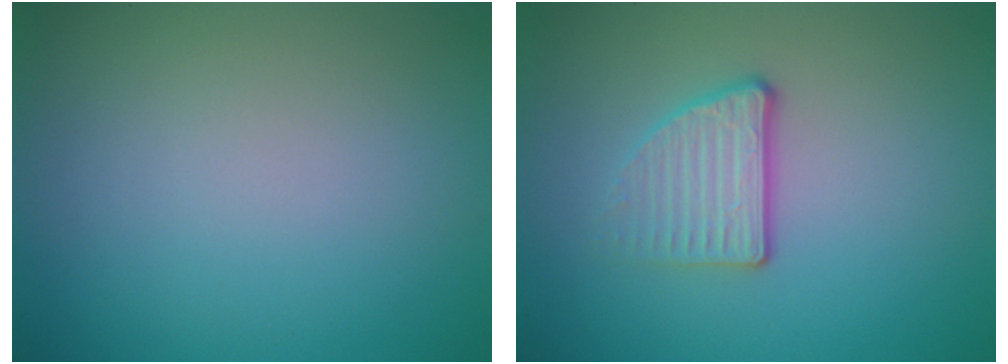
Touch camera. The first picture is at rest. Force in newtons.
{"total": 3.0, "press": 2.3, "slide": 1.9}